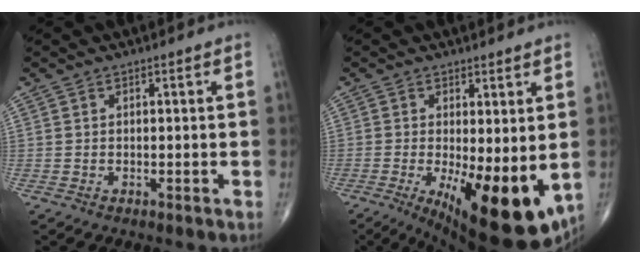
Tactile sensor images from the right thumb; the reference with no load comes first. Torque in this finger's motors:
{"motor_torque": [2.43, 2.57, 1.89, -0.10, 0.48]}